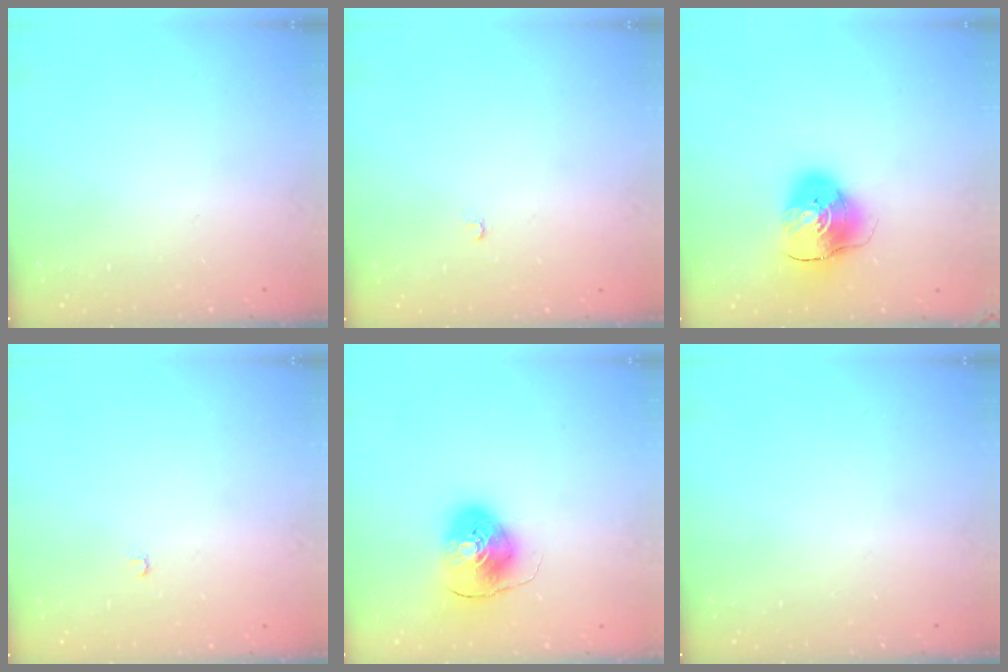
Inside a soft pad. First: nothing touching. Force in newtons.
{"total": 2.0, "press": 2.0, "slide": 0.4}
{"total": 10.2, "press": 10.1, "slide": 1.4}
{"total": 2.0, "press": 2.0, "slide": 0.4}
{"total": 9.7, "press": 9.6, "slide": 1.3}
{"total": 0.0}